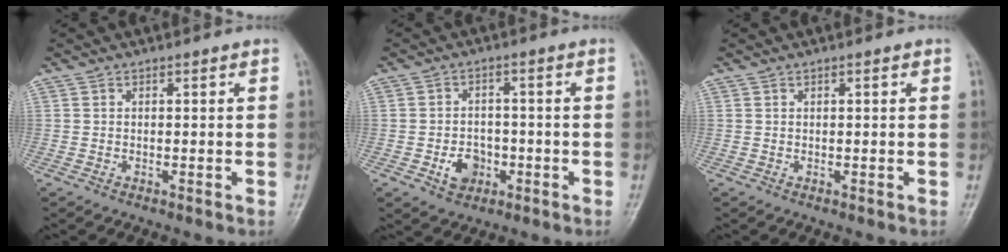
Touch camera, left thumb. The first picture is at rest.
{"total": 5.6, "force": [-2.1, 4.4, 2.9], "torque": [-0.025, 0.017, -0.030]}
{"total": 0.8, "force": [0.3, 0.2, 0.7], "torque": [-0.015, 0.002, 0.004]}